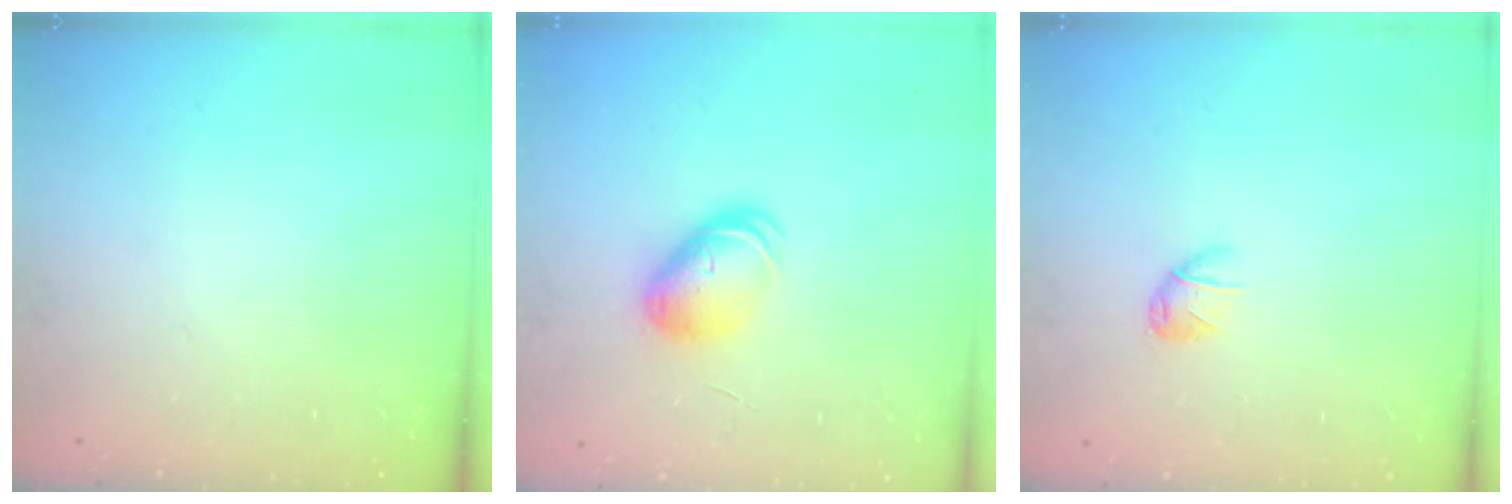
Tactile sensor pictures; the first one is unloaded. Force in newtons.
{"total": 9.3, "press": 9.3, "slide": 1.1}
{"total": 5.0, "press": 4.9, "slide": 0.7}